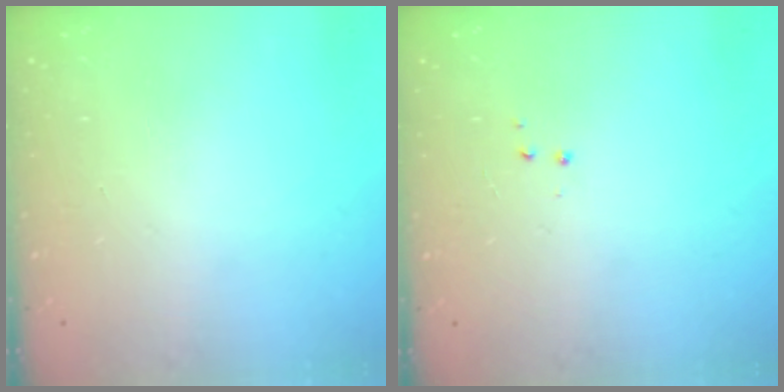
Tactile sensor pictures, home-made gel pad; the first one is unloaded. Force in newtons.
{"total": 2.9, "press": 2.8, "slide": 0.4}